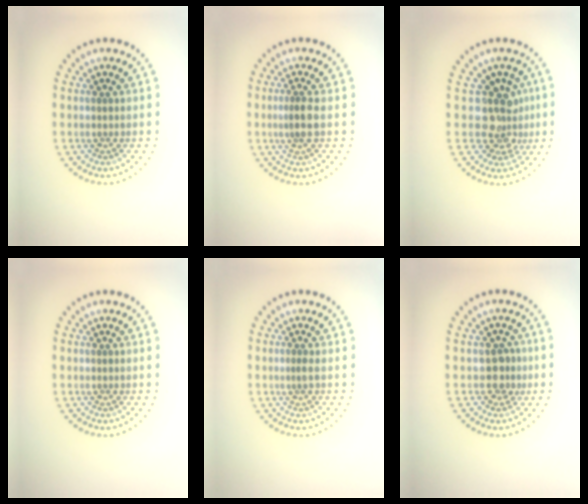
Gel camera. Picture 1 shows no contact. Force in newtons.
{"total": 2.0, "press": 1.6, "slide": 1.2}
{"total": 3.7, "press": 2.8, "slide": 2.4}
{"total": 0.0}
{"total": 0.6, "press": 0.3, "slide": 0.5}
{"total": 2.0, "press": 1.8, "slide": 1.0}